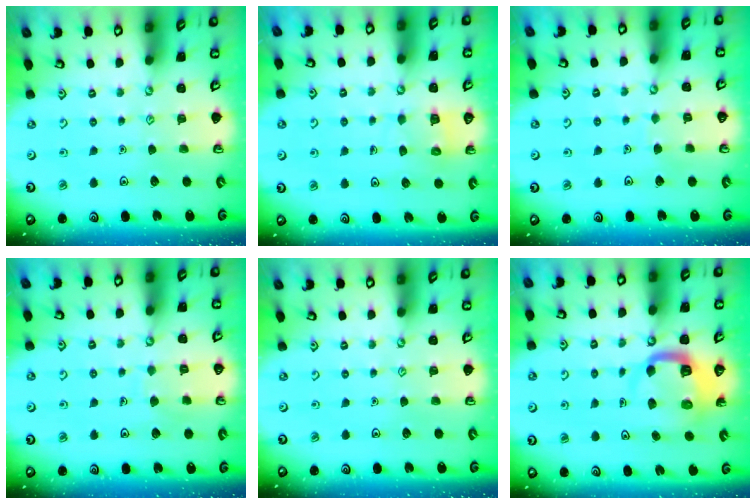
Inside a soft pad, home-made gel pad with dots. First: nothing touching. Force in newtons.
{"total": 5.3, "press": 5.3, "slide": 0.5}
{"total": 2.3, "press": 2.3, "slide": 0.1}
{"total": 5.1, "press": 5.1, "slide": 0.3}
{"total": 0.0}
{"total": 6.0, "press": 5.9, "slide": 0.8}